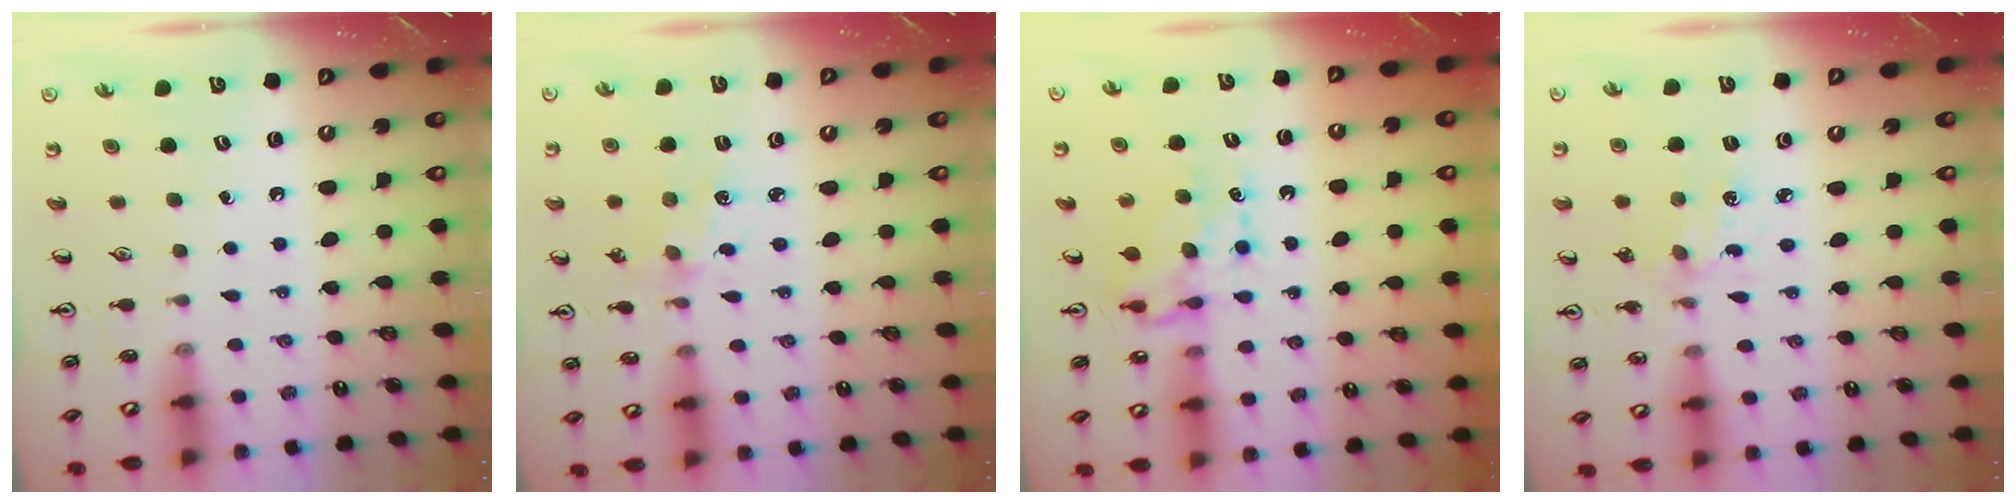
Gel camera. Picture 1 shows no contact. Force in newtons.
{"total": 1.9, "press": 1.8, "slide": 0.4}
{"total": 7.3, "press": 7.3, "slide": 0.7}
{"total": 2.6, "press": 2.5, "slide": 0.8}